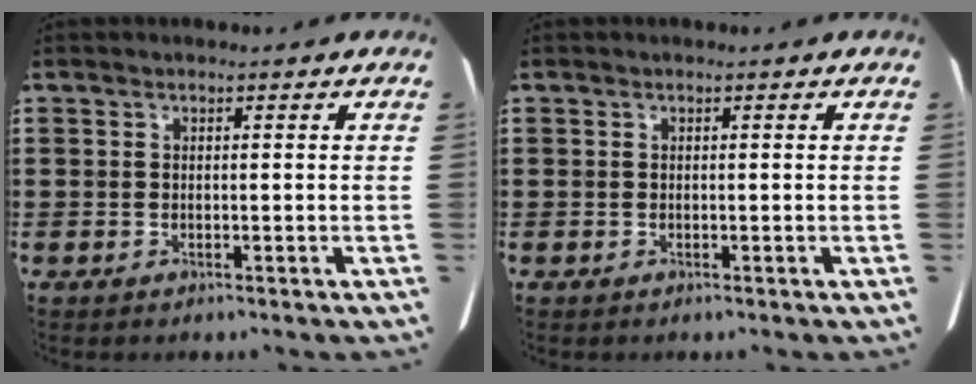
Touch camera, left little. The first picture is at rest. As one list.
[{"total": 0.0}]